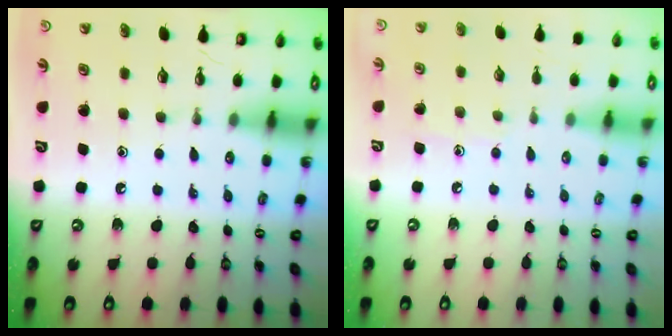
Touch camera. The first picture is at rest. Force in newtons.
{"total": 4.6, "press": 4.6, "slide": 0.5}